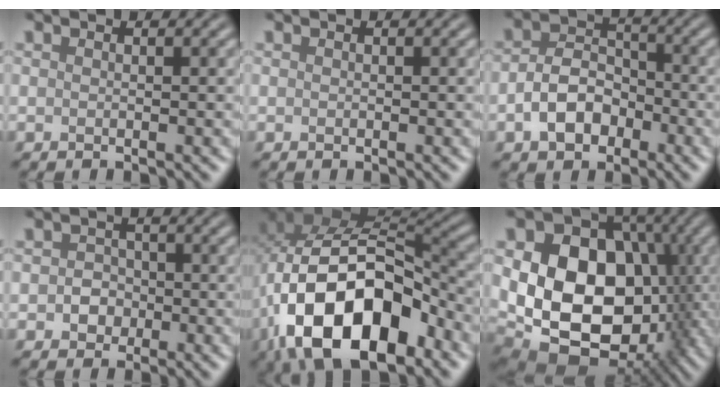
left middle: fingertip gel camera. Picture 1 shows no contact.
{"total": 0.0}
{"total": 4.7, "force": [-1.9, 3.3, 2.8], "torque": [-0.052, 0.003, -0.038]}
{"total": 2.1, "force": [-0.4, 1.9, 0.8], "torque": [-0.003, -0.001, -0.014]}
{"total": 16.1, "force": [-5.4, 9.4, 11.9], "torque": [-0.198, -0.020, -0.092]}
{"total": 17.0, "force": [-0.3, 12.9, 11.1], "torque": [-0.170, -0.016, 0.004]}